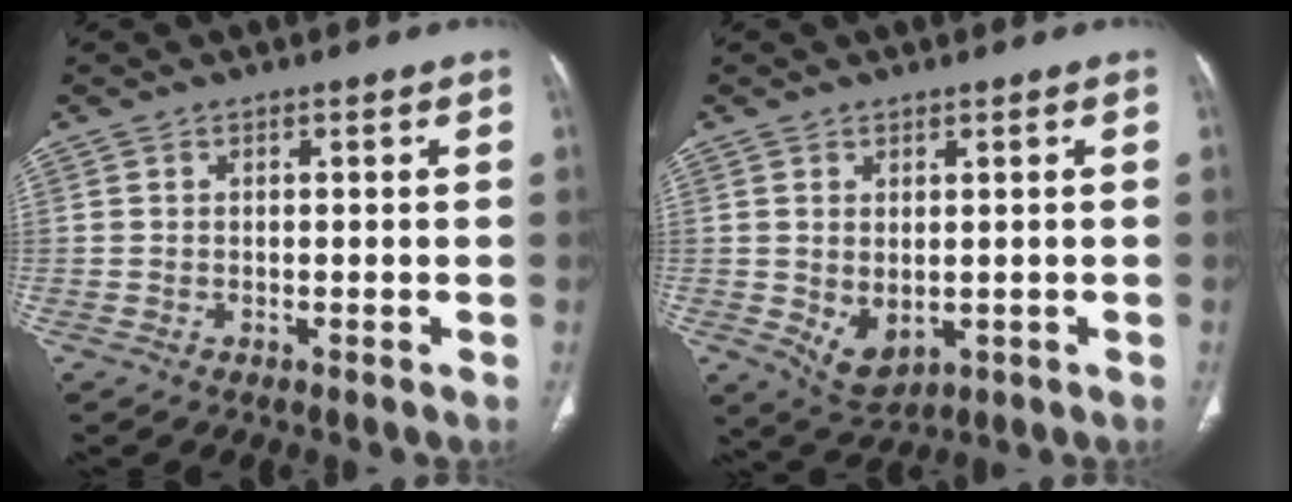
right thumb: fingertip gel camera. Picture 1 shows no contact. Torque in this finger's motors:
{"motor_torque": [-0.26, 0.32, 0.12, 0.69, 0.17]}